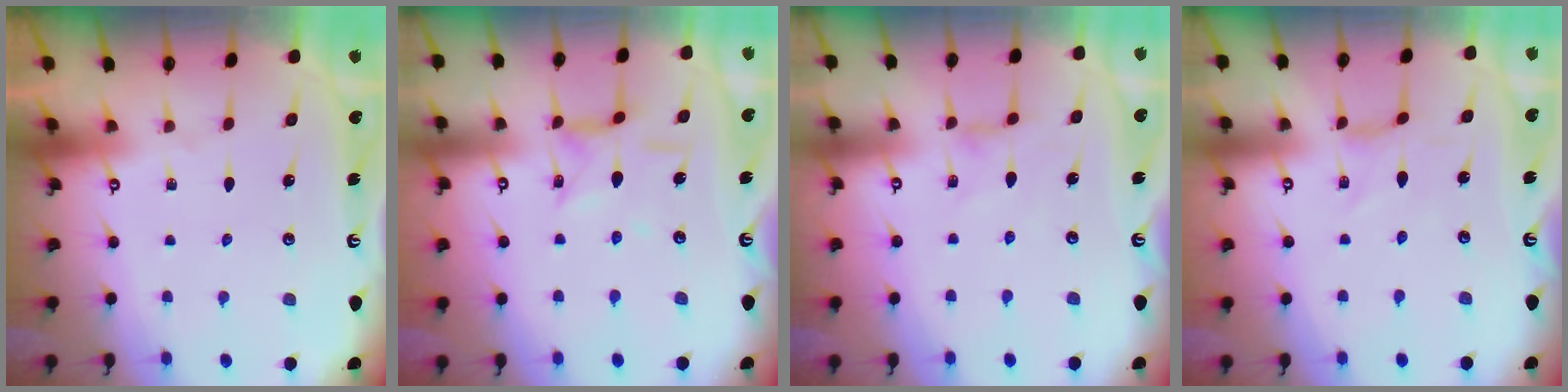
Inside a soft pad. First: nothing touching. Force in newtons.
{"total": 6.7, "press": 6.7, "slide": 0.4}
{"total": 1.8, "press": 1.7, "slide": 0.4}
{"total": 0.0}